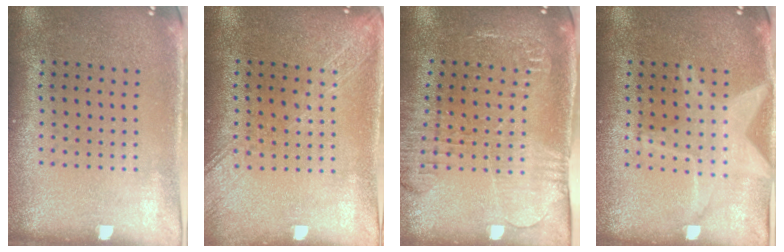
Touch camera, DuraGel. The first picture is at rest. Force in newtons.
{"total": 1.7, "press": 1.7, "slide": 0.2}
{"total": 1.9, "press": 1.9, "slide": 0.1}
{"total": 3.0, "press": 3.0, "slide": 0.4}